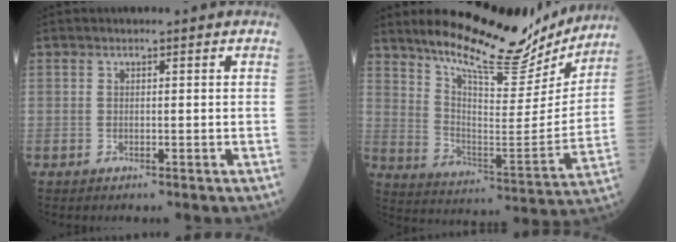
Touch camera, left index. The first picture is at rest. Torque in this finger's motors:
{"motor_torque": [0.94, -1.20, 0.64, 0.12]}